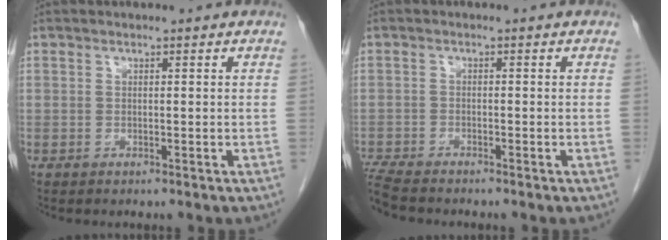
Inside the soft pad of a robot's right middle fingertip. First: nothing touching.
{"total": 4.7, "force": [-4.5, 0.4, 1.5], "torque": [-0.034, -0.021, -0.085]}